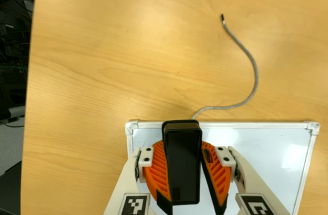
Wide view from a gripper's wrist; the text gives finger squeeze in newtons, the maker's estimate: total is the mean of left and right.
{"total": 9.6, "left": 9.6, "right": 9.6}